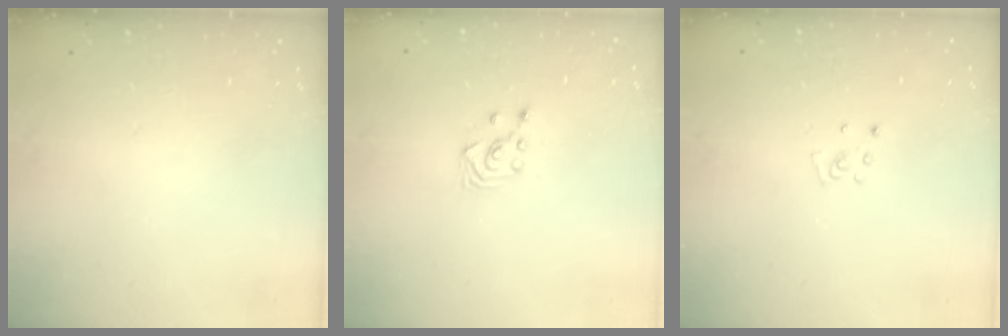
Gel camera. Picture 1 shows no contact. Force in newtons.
{"total": 2.6, "press": 2.6, "slide": 0.3}
{"total": 3.1, "press": 3.1, "slide": 0.3}